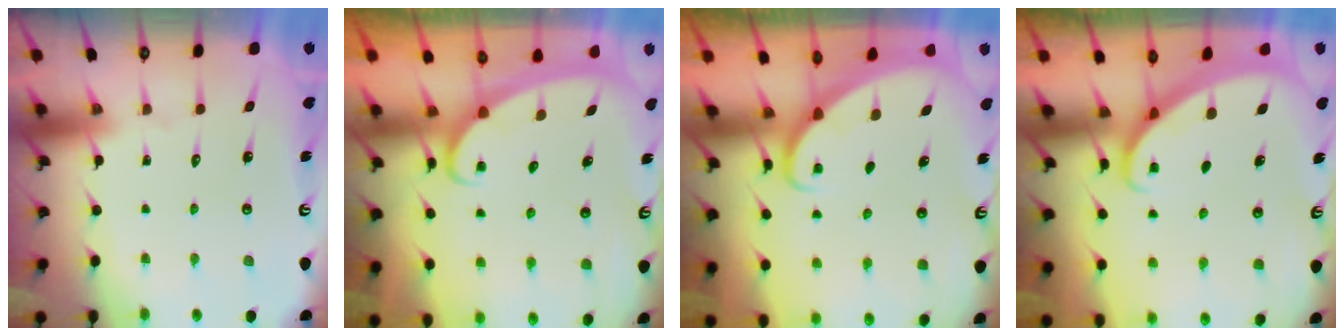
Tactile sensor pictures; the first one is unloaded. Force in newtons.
{"total": 2.6, "press": 2.6, "slide": 0.3}
{"total": 2.0, "press": 2.0, "slide": 0.2}
{"total": 1.8, "press": 1.8, "slide": 0.0}